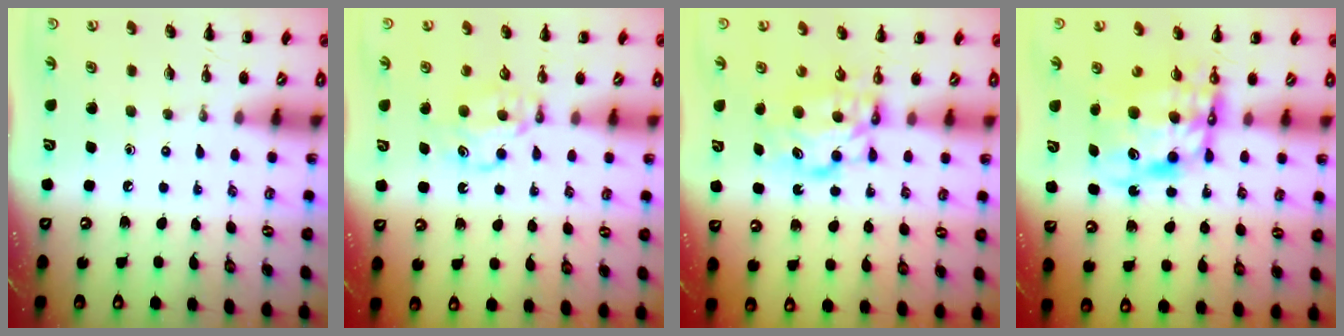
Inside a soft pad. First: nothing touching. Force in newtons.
{"total": 6.5, "press": 6.5, "slide": 0.6}
{"total": 7.4, "press": 7.4, "slide": 0.8}
{"total": 10.5, "press": 10.0, "slide": 3.2}